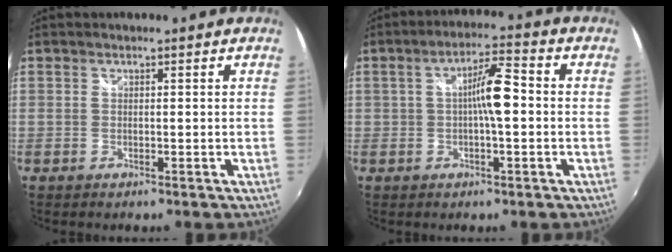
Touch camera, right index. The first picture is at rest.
{"total": 5.9, "force": [0.2, -0.6, 5.9], "torque": [-0.092, 0.006, 0.007]}